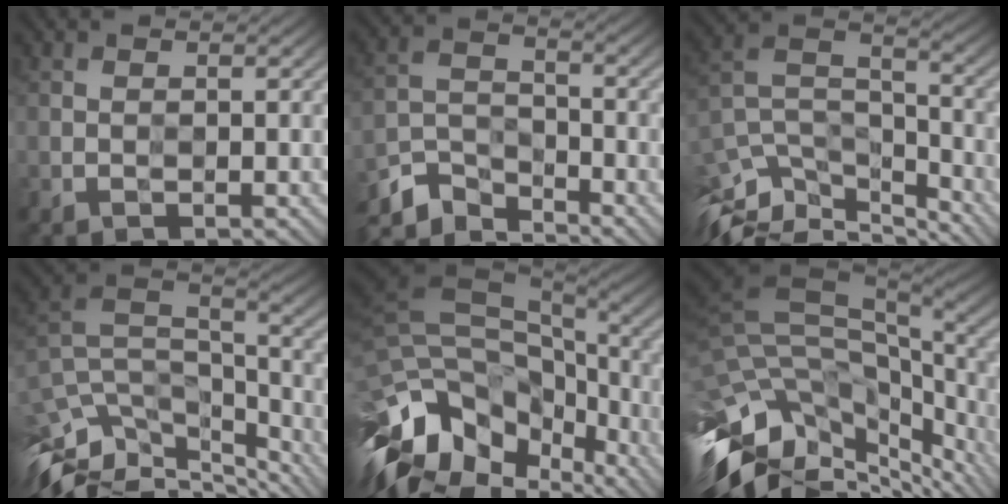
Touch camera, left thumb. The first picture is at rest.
{"total": 7.1, "force": [-6.1, 2.6, 2.6], "torque": [-0.060, -0.008, -0.133]}
{"total": 13.8, "force": [-10.8, 4.8, 7.0], "torque": [-0.178, -0.007, -0.183]}
{"total": 13.6, "force": [-9.3, 5.5, 8.2], "torque": [-0.202, 0.003, -0.153]}
{"total": 15.6, "force": [-6.3, 9.2, 10.9], "torque": [-0.260, -0.023, -0.097]}
{"total": 15.3, "force": [-3.1, 7.7, 12.9], "torque": [-0.263, -0.024, -0.029]}